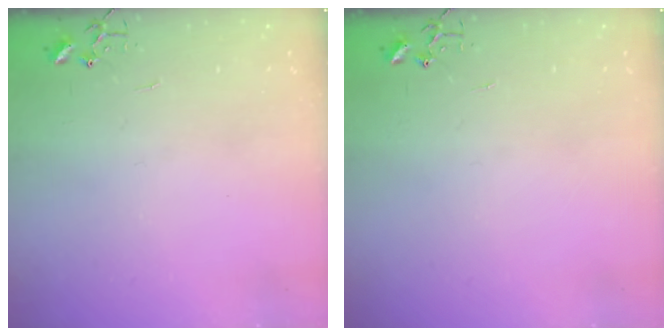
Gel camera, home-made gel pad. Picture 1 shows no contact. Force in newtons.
{"total": 0.0}